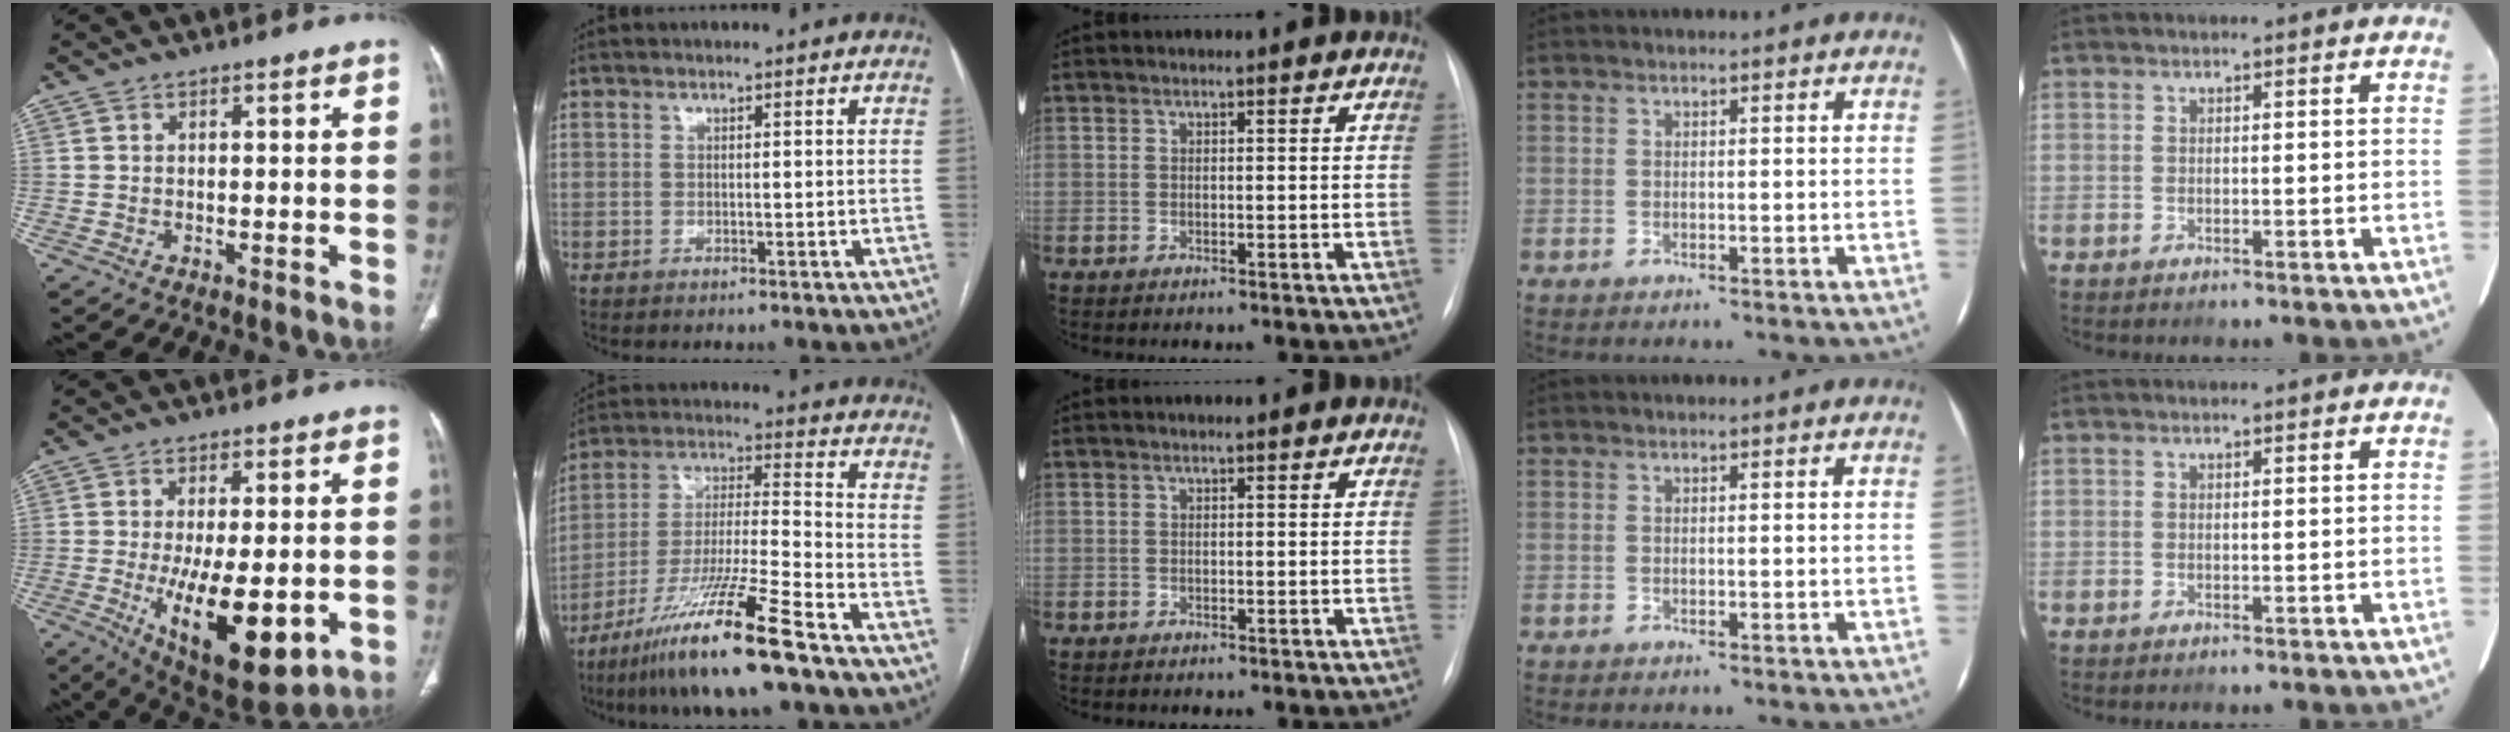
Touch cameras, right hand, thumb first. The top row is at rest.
{"thumb": {"total": 16.4, "force": [-3.4, 6.5, 14.6], "torque": [-0.232, -0.025, -0.033]}, "index": {"total": 16.1, "force": [-10.8, -0.3, 11.9], "torque": [-0.246, -0.033, -0.200]}}